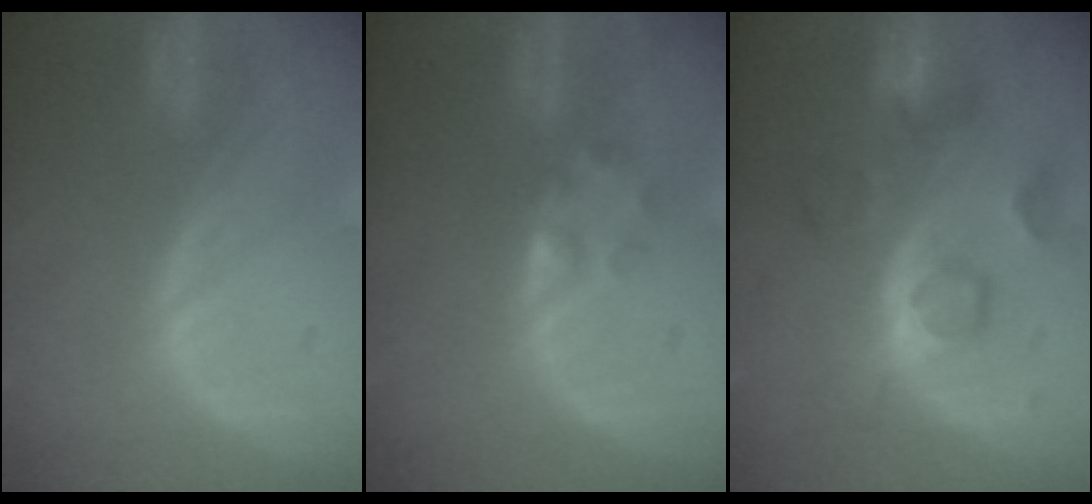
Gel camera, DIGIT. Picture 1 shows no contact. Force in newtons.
{"total": 2.0, "press": 2.0, "slide": 0.2}
{"total": 8.4, "press": 7.6, "slide": 3.6}